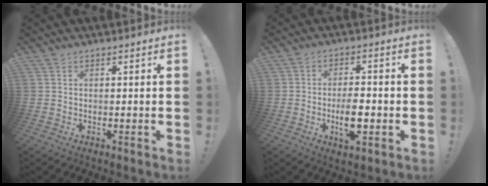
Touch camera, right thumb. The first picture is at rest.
{"total": 7.3, "force": [-2.2, 3.7, 6.0], "torque": [-0.102, 0.003, -0.039]}